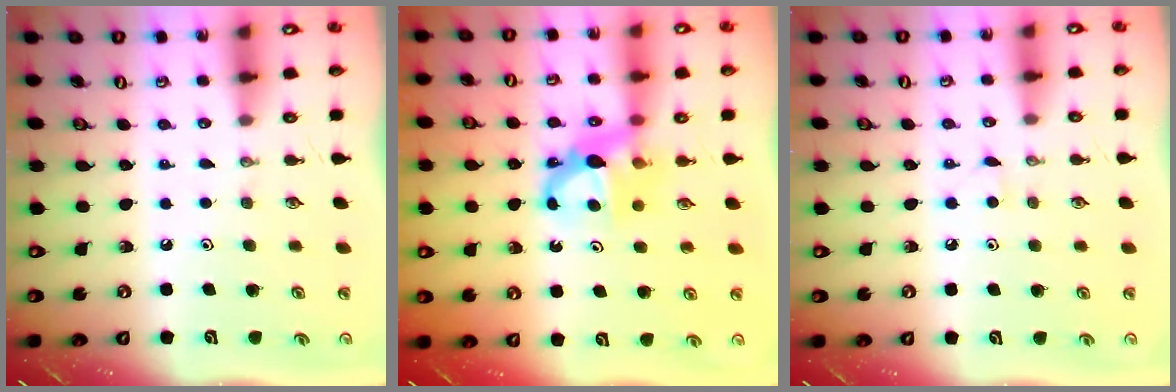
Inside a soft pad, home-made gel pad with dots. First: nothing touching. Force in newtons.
{"total": 7.3, "press": 7.3, "slide": 0.4}
{"total": 2.9, "press": 2.9, "slide": 0.4}